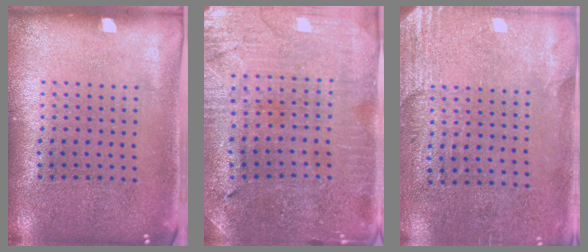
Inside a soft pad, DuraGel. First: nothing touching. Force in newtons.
{"total": 1.0, "press": 0.9, "slide": 0.2}
{"total": 2.8, "press": 2.5, "slide": 1.2}